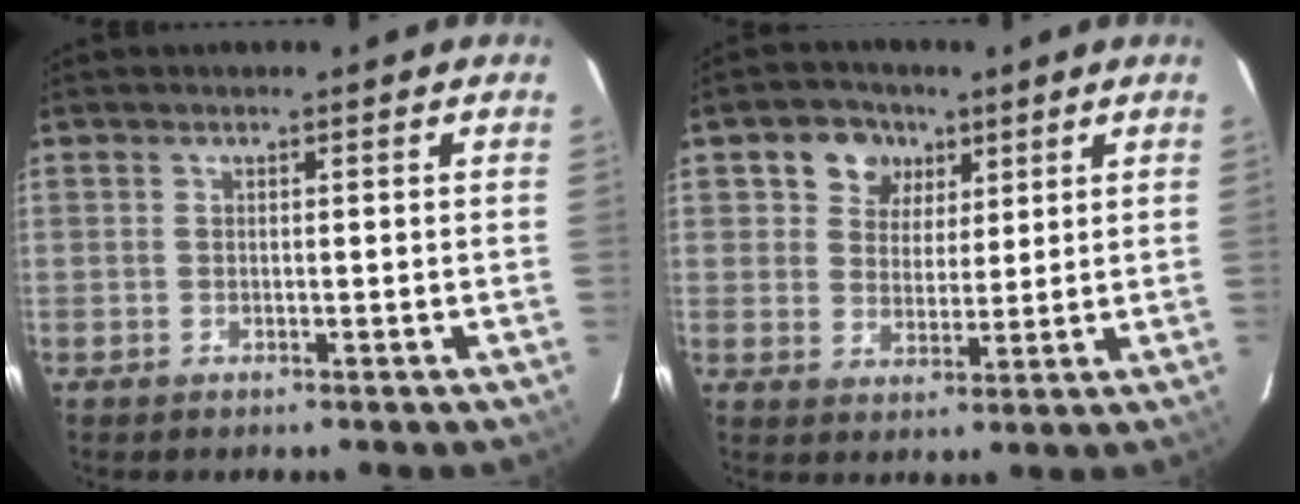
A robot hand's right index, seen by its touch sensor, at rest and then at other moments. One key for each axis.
{"total": 7.4, "fx": 3.4, "fy": 6.2, "fz": 2.2, "tx": -0.042, "ty": 0.018, "tz": 0.057}